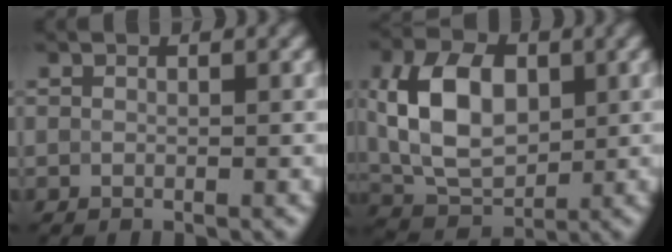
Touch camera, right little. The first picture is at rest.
{"total": 8.3, "force": [1.3, 5.2, 6.3], "torque": [-0.134, 0.013, 0.021]}